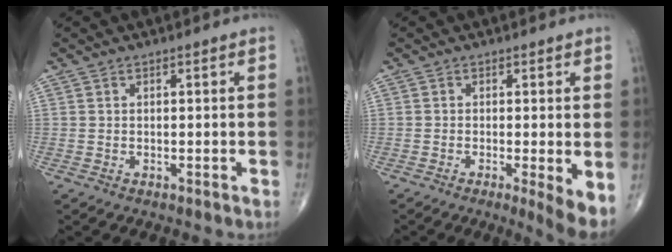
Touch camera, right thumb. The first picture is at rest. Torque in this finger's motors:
{"motor_torque": [-0.03, 0.43, 0.11, -0.12, 0.16]}